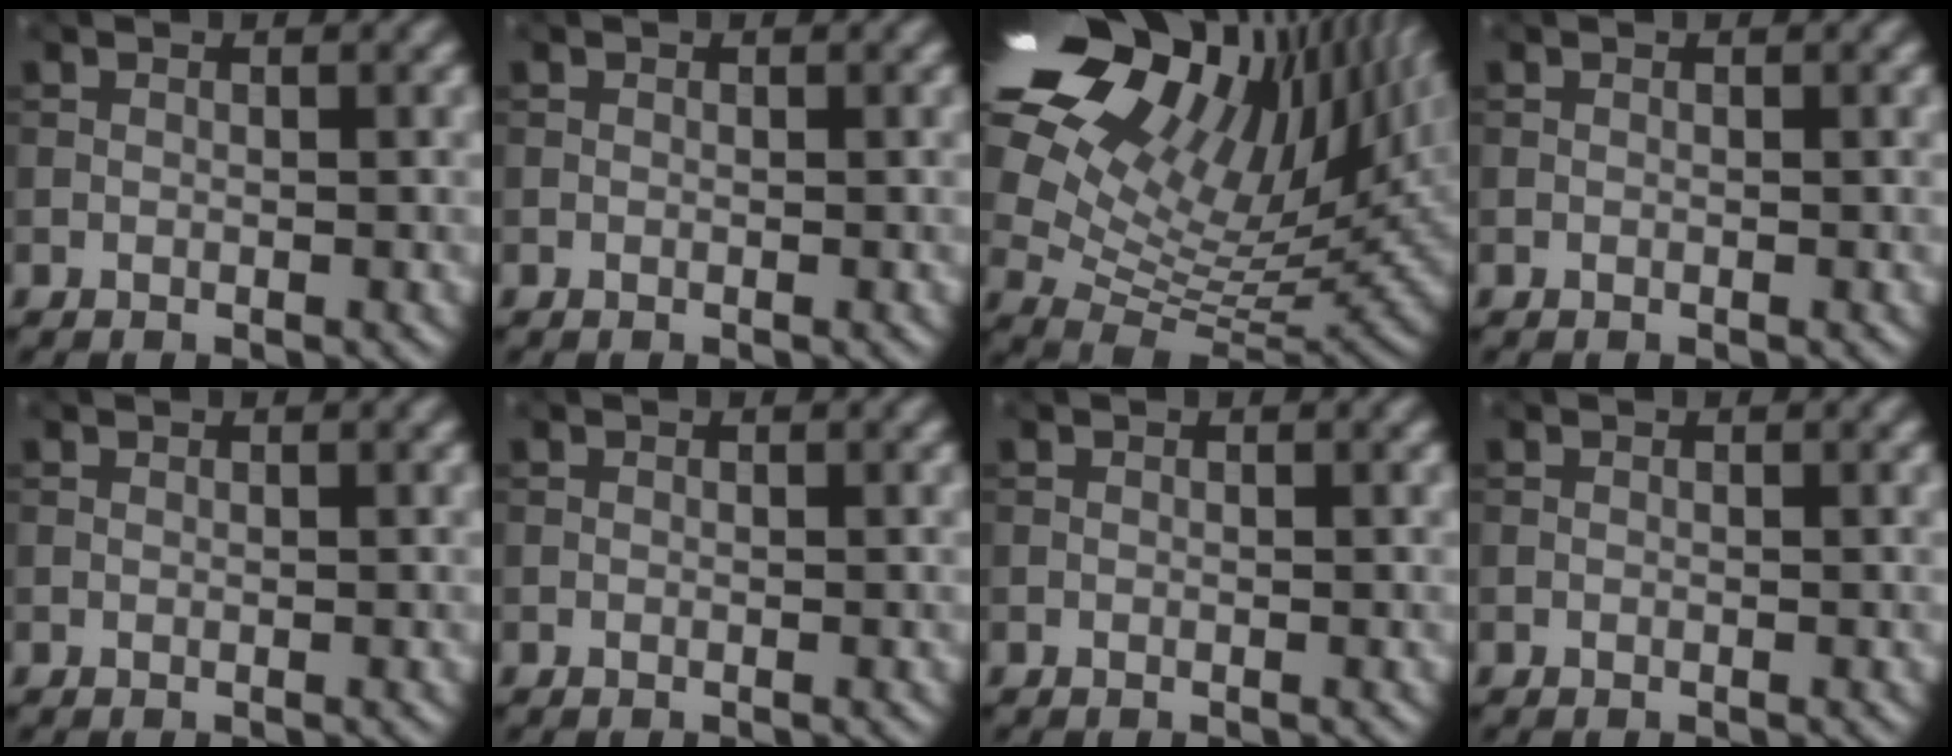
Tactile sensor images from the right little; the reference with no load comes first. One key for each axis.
{"total": 0.0}
{"total": 20.2, "fx": 10.5, "fy": 10.5, "fz": 13.7, "tx": -0.242, "ty": 0.044, "tz": 0.174}
{"total": 0.0}
{"total": 0.0}
{"total": 0.0}
{"total": 0.0}
{"total": 0.0}